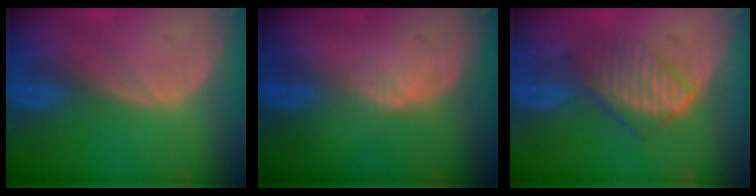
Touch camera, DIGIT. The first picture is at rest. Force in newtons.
{"total": 1.4, "press": 1.2, "slide": 0.7}
{"total": 6.0, "press": 5.9, "slide": 1.1}